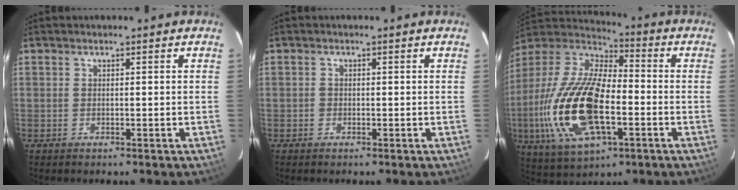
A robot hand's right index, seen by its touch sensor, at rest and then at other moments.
{"total": 0.9, "force": [-0.3, 0.8, 0.1], "torque": [0.001, 0.001, -0.004]}
{"total": 23.9, "force": [-5.4, 10.8, 20.6], "torque": [-0.443, -0.019, -0.098]}